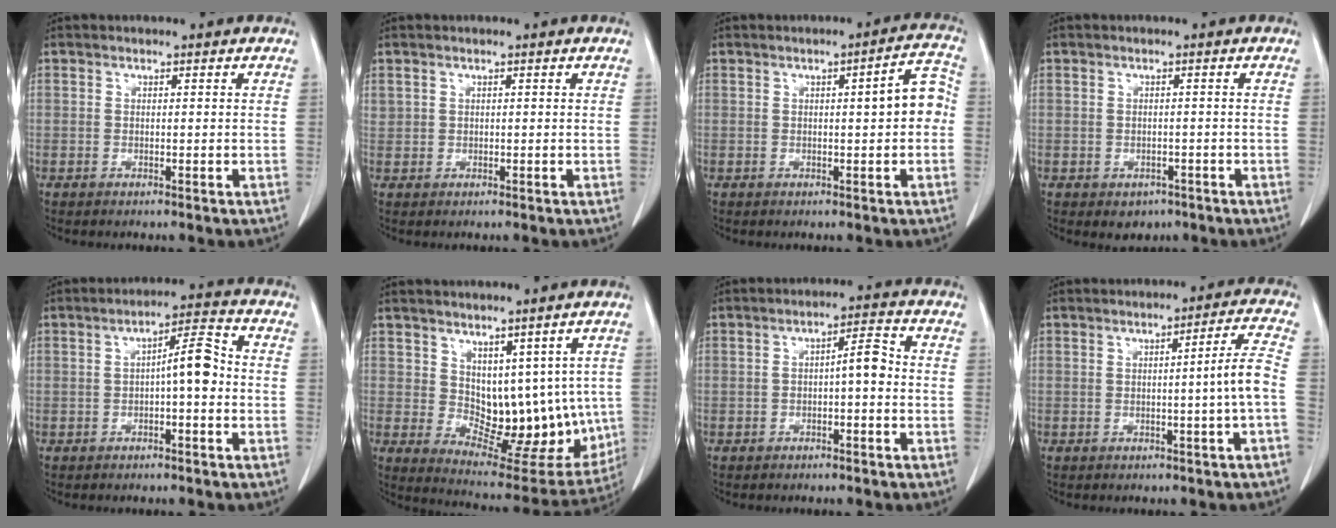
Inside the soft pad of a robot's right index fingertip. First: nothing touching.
{"total": 1.0, "force": [0.6, 0.8, 0.1], "torque": [0.006, 0.010, 0.011]}
{"total": 5.2, "force": [0.0, 0.9, 5.1], "torque": [-0.063, 0.019, -0.004]}
{"total": 2.5, "force": [-1.4, 1.9, 0.9], "torque": [-0.006, 0.004, -0.009]}
{"total": 5.4, "force": [-0.5, 1.0, 5.3], "torque": [-0.077, 0.019, -0.009]}
{"total": 12.7, "force": [2.2, 7.6, 9.9], "torque": [-0.113, -0.003, 0.060]}
{"total": 3.8, "force": [-0.5, 0.8, 3.6], "torque": [-0.053, 0.016, -0.008]}
{"total": 4.6, "force": [-1.0, -1.2, 4.3], "torque": [-0.060, 0.004, -0.015]}